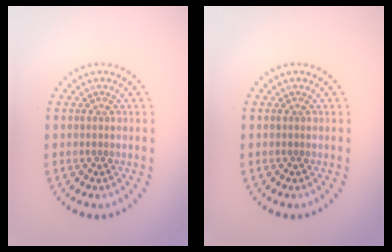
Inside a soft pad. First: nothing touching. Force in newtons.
{"total": 0.0}